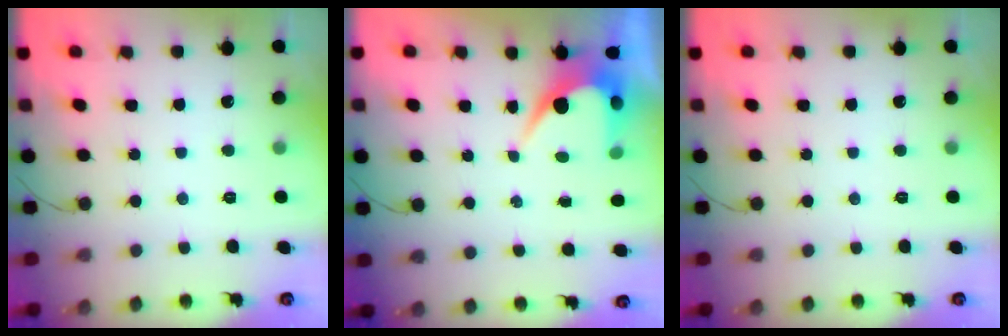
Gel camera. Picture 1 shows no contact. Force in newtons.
{"total": 6.2, "press": 6.2, "slide": 0.2}
{"total": 0.0}